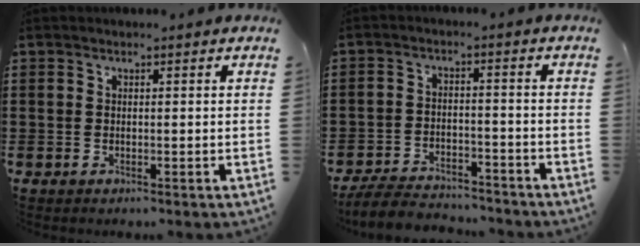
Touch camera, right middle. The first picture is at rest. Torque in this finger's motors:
{"motor_torque": [0.28, -0.21, 0.22, 0.03]}